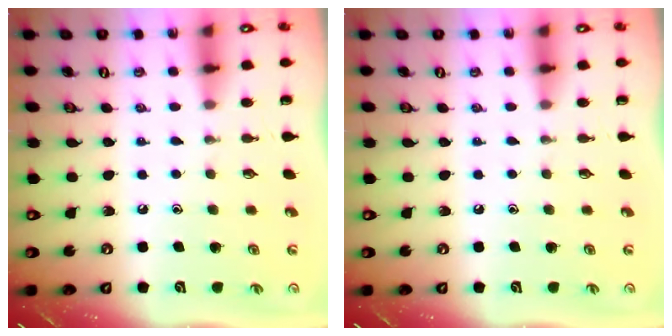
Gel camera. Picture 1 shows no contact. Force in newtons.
{"total": 0.0}